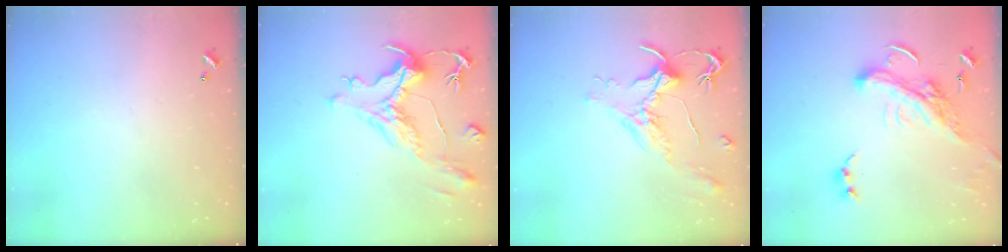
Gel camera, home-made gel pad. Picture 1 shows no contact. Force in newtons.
{"total": 1.9, "press": 0.9, "slide": 1.7}
{"total": 1.6, "press": 1.5, "slide": 0.7}
{"total": 6.7, "press": 6.5, "slide": 1.6}